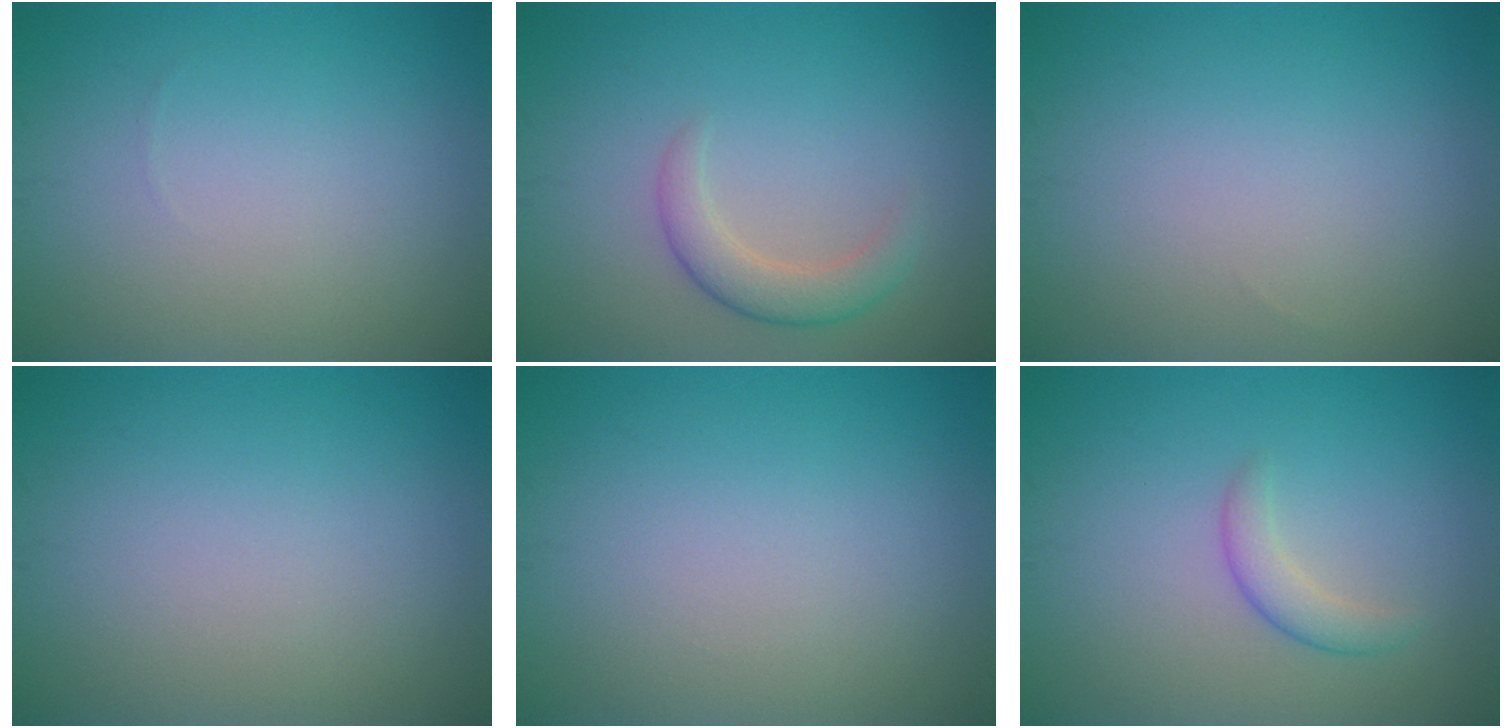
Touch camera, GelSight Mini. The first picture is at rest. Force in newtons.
{"total": 2.7, "press": 2.7, "slide": 0.2}
{"total": 0.0}
{"total": 0.0}
{"total": 0.0}
{"total": 1.9, "press": 1.9, "slide": 0.0}